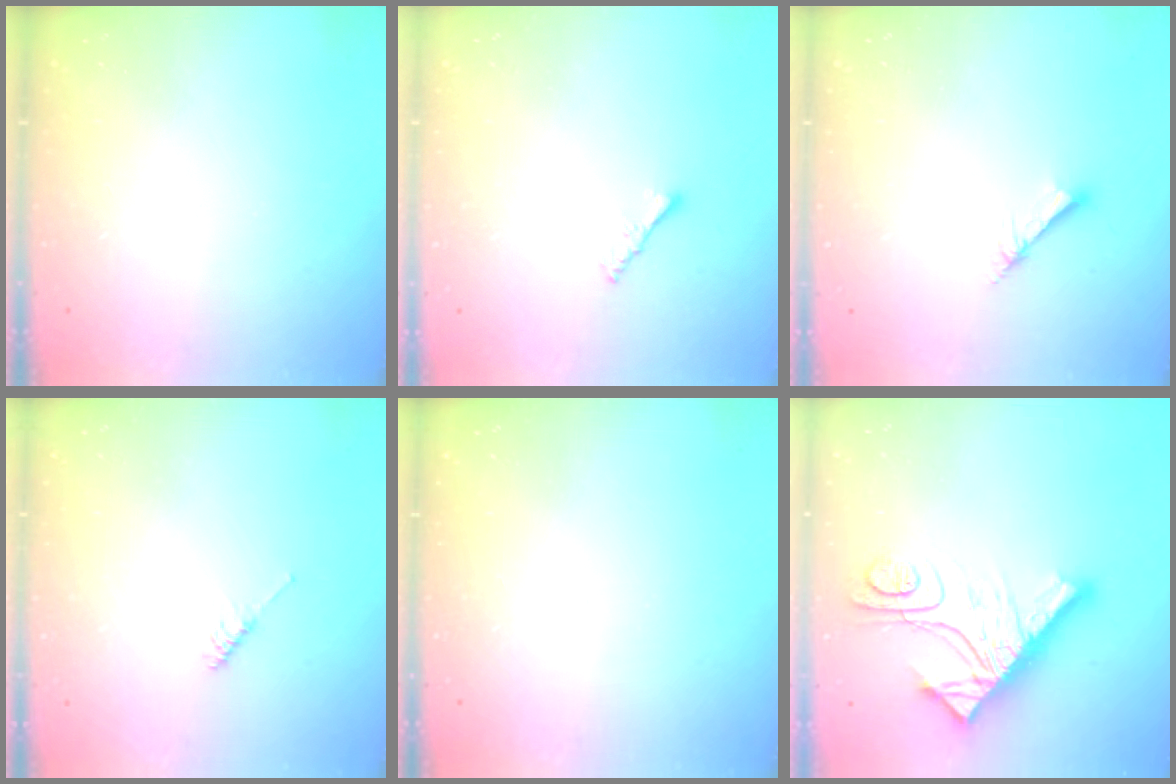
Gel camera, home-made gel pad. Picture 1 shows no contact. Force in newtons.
{"total": 1.6, "press": 1.5, "slide": 0.5}
{"total": 2.6, "press": 2.6, "slide": 0.1}
{"total": 2.2, "press": 2.2, "slide": 0.5}
{"total": 0.0}
{"total": 16.3, "press": 16.3, "slide": 1.5}